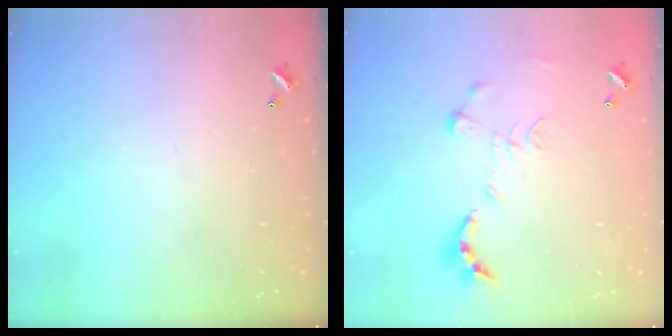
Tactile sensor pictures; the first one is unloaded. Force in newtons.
{"total": 1.3, "press": 1.2, "slide": 0.3}